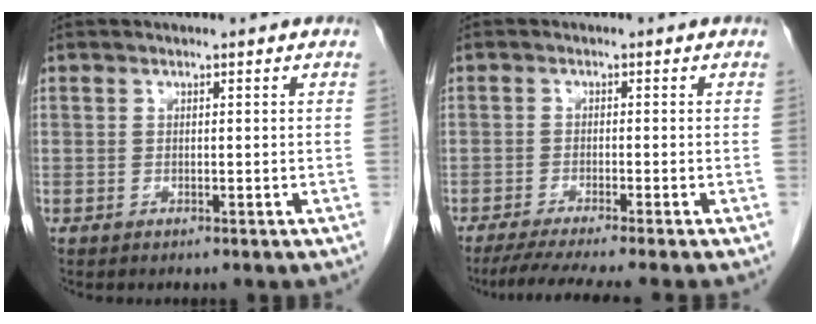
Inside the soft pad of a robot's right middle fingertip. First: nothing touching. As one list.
[{"total": 8.1, "force": [-6.8, -1.2, 4.2], "torque": [-0.050, -0.023, -0.107]}]